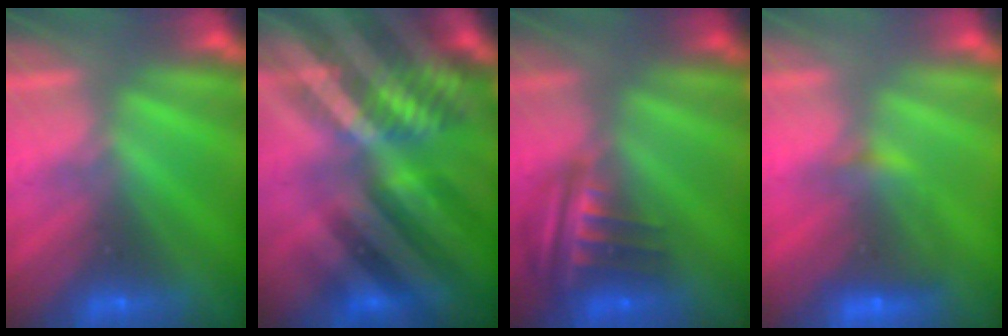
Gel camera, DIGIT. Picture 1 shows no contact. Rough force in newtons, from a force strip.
{"total": 7.0}
{"total": 8.5}
{"total": 7.1}